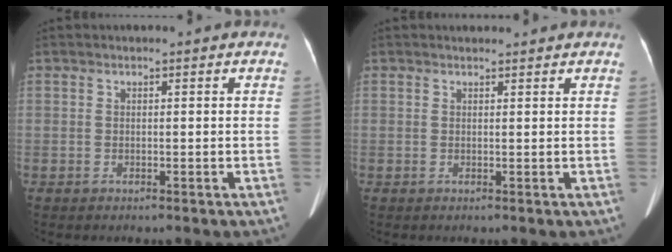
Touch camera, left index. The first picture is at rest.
{"total": 2.3, "force": [2.3, 0.3, 0.4], "torque": [-0.011, 0.017, 0.033]}